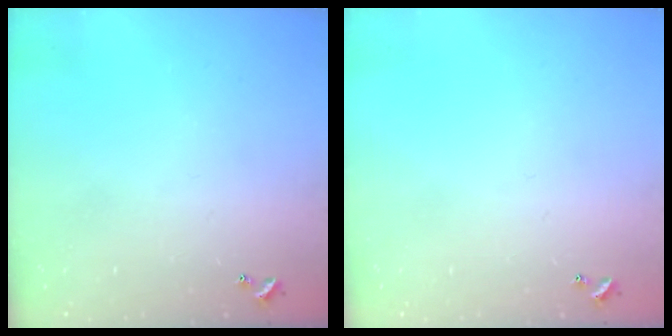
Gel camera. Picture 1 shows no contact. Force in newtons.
{"total": 0.0}